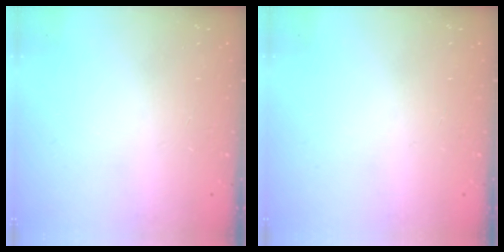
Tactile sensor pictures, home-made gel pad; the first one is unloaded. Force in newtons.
{"total": 0.0}